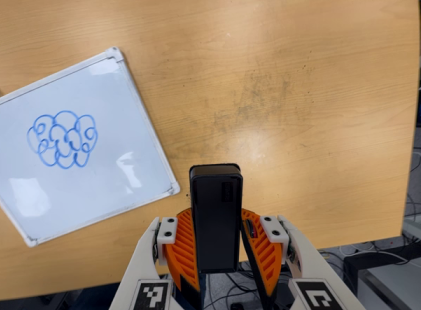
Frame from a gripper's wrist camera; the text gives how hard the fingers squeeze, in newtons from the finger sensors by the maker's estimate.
{"total": 5.8, "left": 5.9, "right": 5.7}